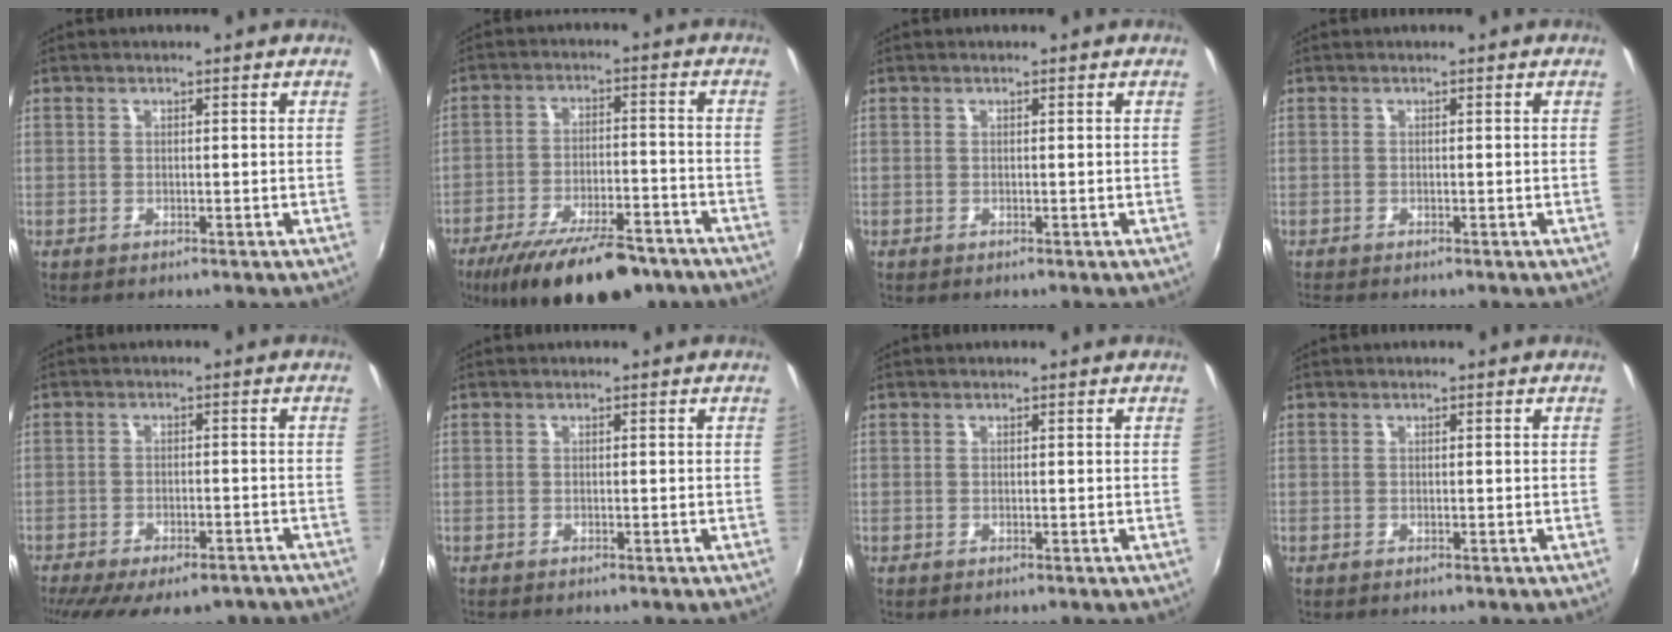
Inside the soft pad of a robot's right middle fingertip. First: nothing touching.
{"total": 18.6, "force": [-14.0, 6.0, 10.8], "torque": [-0.200, -0.028, -0.207]}
{"total": 0.0}
{"total": 0.9, "force": [-0.8, 0.1, 0.4], "torque": [-0.010, -0.003, -0.014]}
{"total": 17.0, "force": [-13.1, 6.3, 8.9], "torque": [-0.178, -0.036, -0.176]}
{"total": 0.0}
{"total": 0.0}
{"total": 0.0}